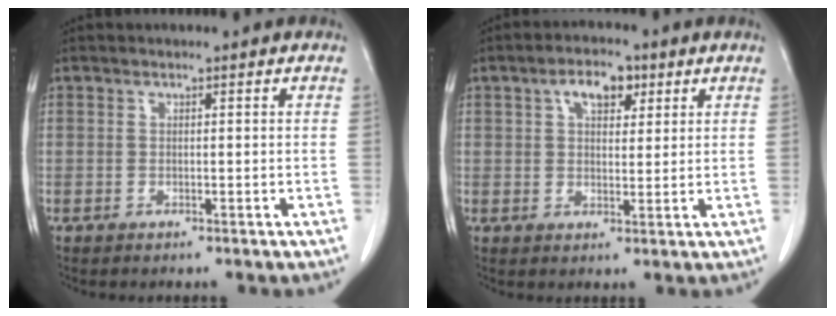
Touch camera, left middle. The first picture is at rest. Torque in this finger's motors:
{"motor_torque": [0.26, -0.05, 0.01, 0.05]}